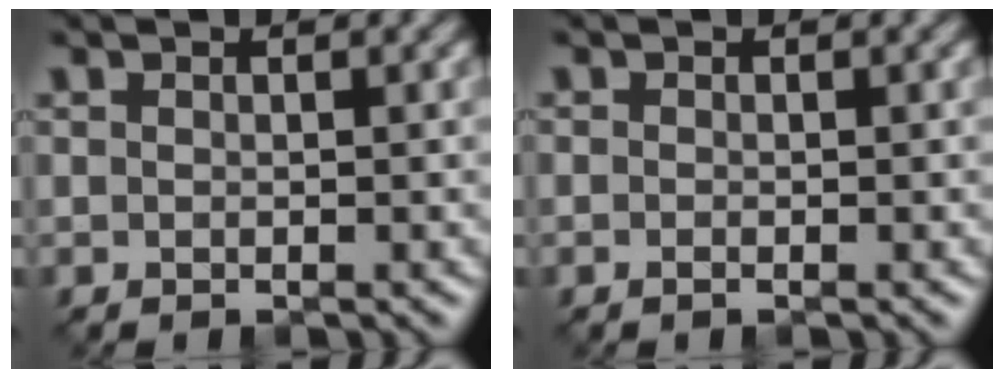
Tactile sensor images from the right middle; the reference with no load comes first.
{"total": 0.6, "force": [-0.6, -0.2, -0.1], "torque": [-0.001, -0.002, -0.006]}